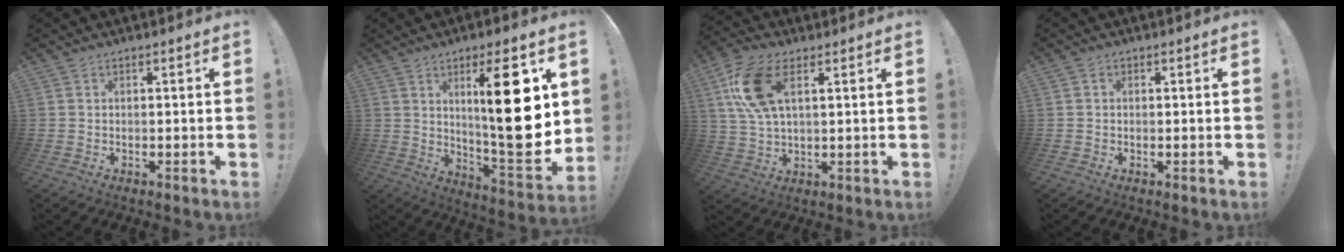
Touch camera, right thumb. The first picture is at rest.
{"total": 22.1, "force": [6.5, 5.0, 20.5], "torque": [-0.306, -0.038, 0.092]}
{"total": 13.5, "force": [4.9, 6.8, 10.5], "torque": [-0.200, -0.004, 0.094]}
{"total": 0.7, "force": [-0.1, 0.7, 0.1], "torque": [-0.003, 0.003, -0.002]}